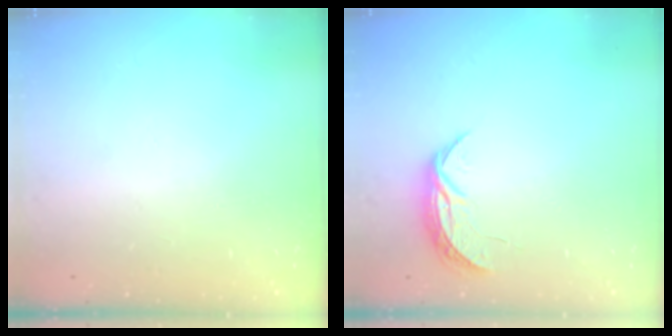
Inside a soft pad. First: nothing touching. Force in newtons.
{"total": 5.8, "press": 5.8, "slide": 0.6}